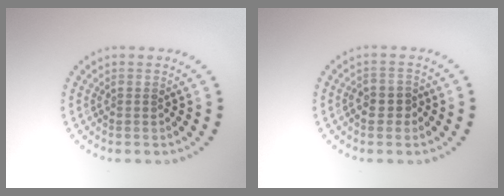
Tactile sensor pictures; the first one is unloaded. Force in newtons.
{"total": 1.6, "press": 1.4, "slide": 0.8}